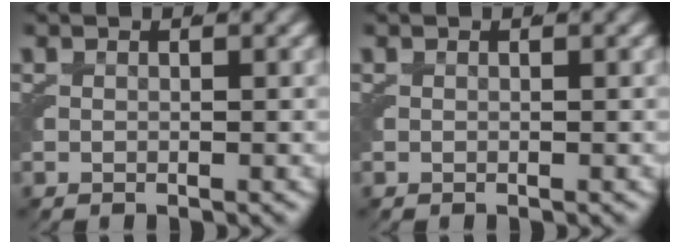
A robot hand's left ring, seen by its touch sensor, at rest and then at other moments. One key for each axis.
{"total": 0.0}